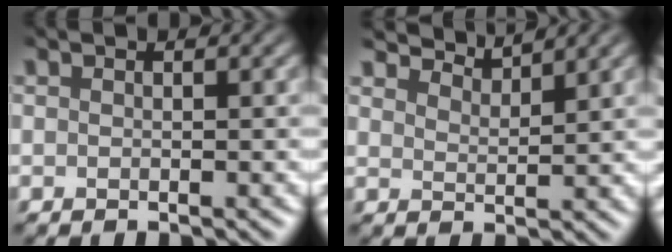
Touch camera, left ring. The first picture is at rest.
{"total": 3.4, "force": [3.4, 0.1, 0.3], "torque": [-0.009, 0.000, 0.055]}